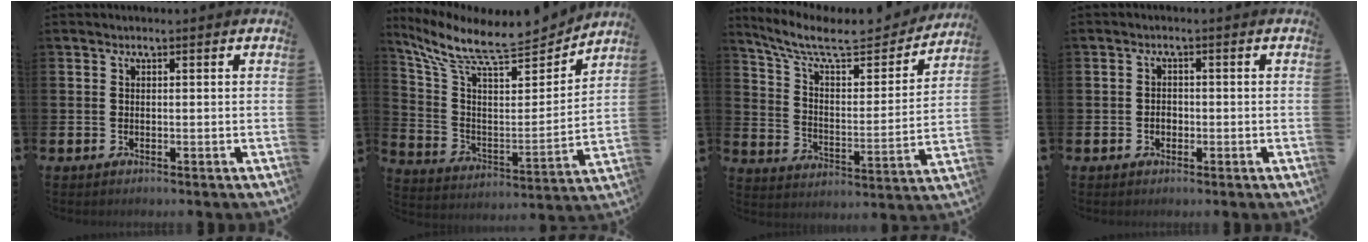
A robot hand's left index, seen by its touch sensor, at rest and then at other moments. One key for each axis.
{"total": 10.4, "fx": 8.9, "fy": 2.6, "fz": 4.6, "tx": -0.125, "ty": -0.062, "tz": 0.149}
{"total": 9.7, "fx": 8.2, "fy": 2.9, "fz": 4.3, "tx": -0.106, "ty": -0.054, "tz": 0.137}
{"total": 1.6, "fx": -0.5, "fy": 1.3, "fz": 0.8, "tx": -0.003, "ty": 0.000, "tz": -0.014}